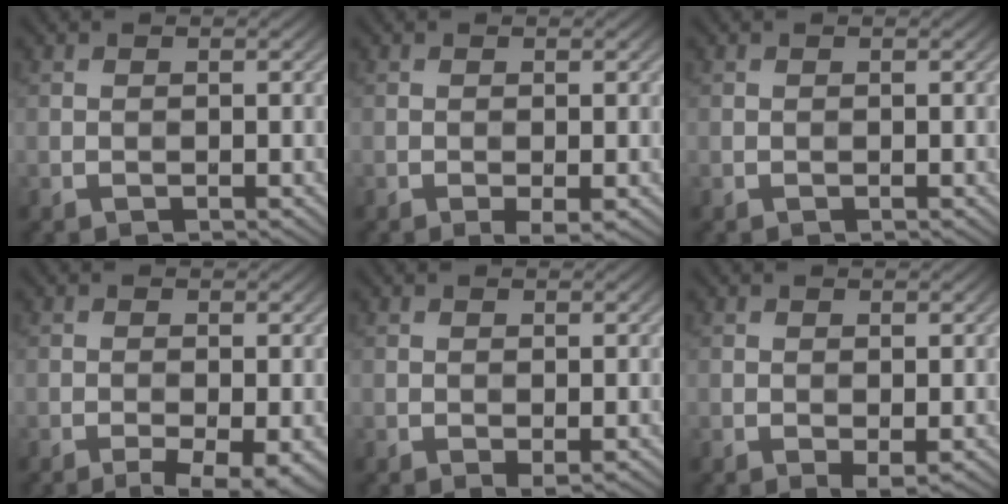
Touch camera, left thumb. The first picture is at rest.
{"total": 1.4, "force": [-0.6, 0.3, 1.2], "torque": [-0.024, -0.005, -0.010]}
{"total": 0.0}
{"total": 4.3, "force": [-2.2, 1.0, 3.5], "torque": [-0.057, -0.003, -0.030]}
{"total": 0.7, "force": [-0.1, 0.3, 0.7], "torque": [-0.010, -0.004, -0.003]}
{"total": 1.1, "force": [-0.2, 0.5, 1.0], "torque": [-0.018, -0.005, -0.004]}